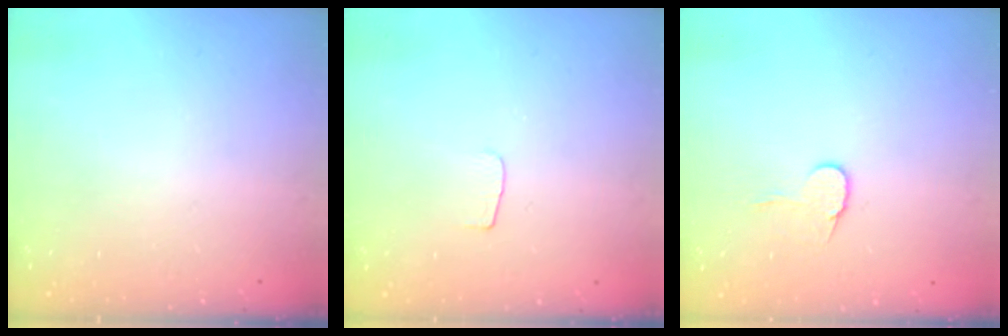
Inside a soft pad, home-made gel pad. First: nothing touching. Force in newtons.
{"total": 3.0, "press": 3.0, "slide": 0.3}
{"total": 7.3, "press": 7.3, "slide": 0.4}